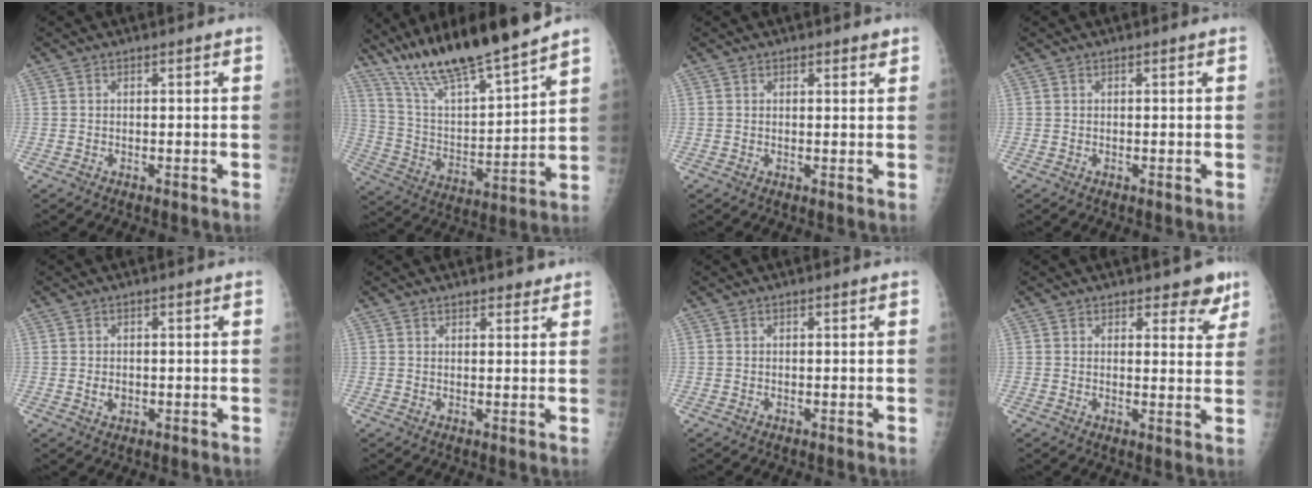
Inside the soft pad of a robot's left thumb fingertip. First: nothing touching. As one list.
[{"total": 19.2, "force": [16.1, 2.3, 10.2], "torque": [-0.155, -0.080, 0.294]}, {"total": 1.3, "force": [1.0, 0.6, 0.5], "torque": [0.004, -0.006, 0.010]}, {"total": 0.0}, {"total": 1.8, "force": [-0.2, 1.4, 1.1], "torque": [-0.015, 0.000, 0.001]}, {"total": 3.1, "force": [2.6, 1.2, 1.2], "torque": [0.003, -0.010, 0.031]}, {"total": 0.0}, {"total": 5.2, "force": [3.9, 2.7, 2.1], "torque": [0.010, -0.026, 0.043]}]